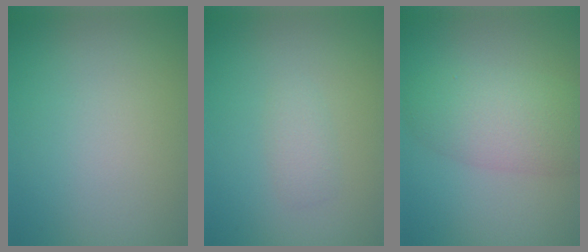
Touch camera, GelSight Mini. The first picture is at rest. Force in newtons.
{"total": 1.2, "press": 1.2, "slide": 0.1}
{"total": 5.5, "press": 5.4, "slide": 0.3}